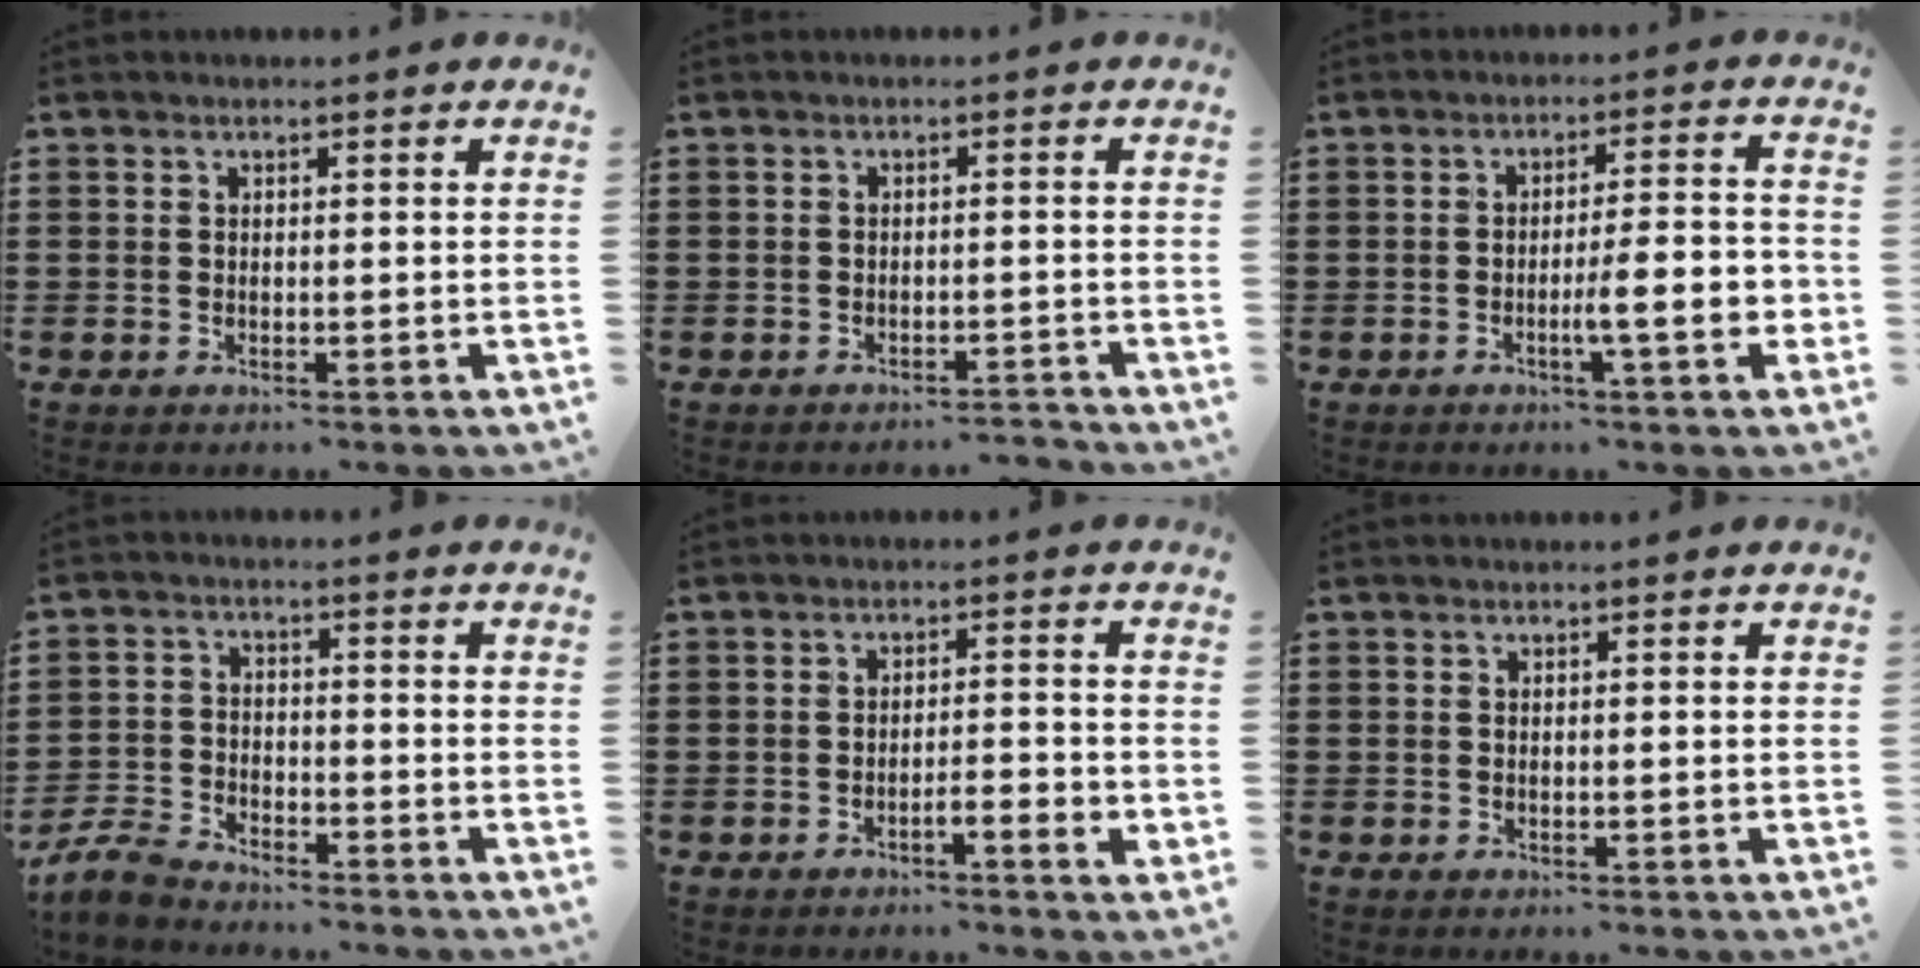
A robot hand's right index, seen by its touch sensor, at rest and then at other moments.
{"total": 1.9, "force": [-1.8, -0.2, 0.5], "torque": [-0.011, 0.000, -0.037]}
{"total": 7.6, "force": [-2.2, 1.0, 7.2], "torque": [-0.115, -0.007, -0.040]}
{"total": 4.6, "force": [-4.3, 0.9, 1.3], "torque": [-0.052, -0.006, -0.093]}
{"total": 3.3, "force": [-1.6, 0.5, 2.8], "torque": [-0.047, -0.001, -0.028]}
{"total": 0.0}